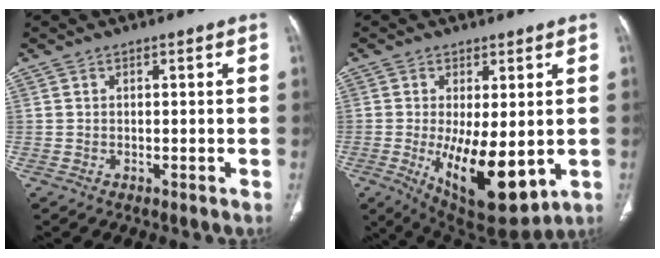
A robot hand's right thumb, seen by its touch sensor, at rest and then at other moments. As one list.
[{"total": 14.5, "force": [-2.4, 5.9, 13.0], "torque": [-0.202, -0.029, -0.016]}]